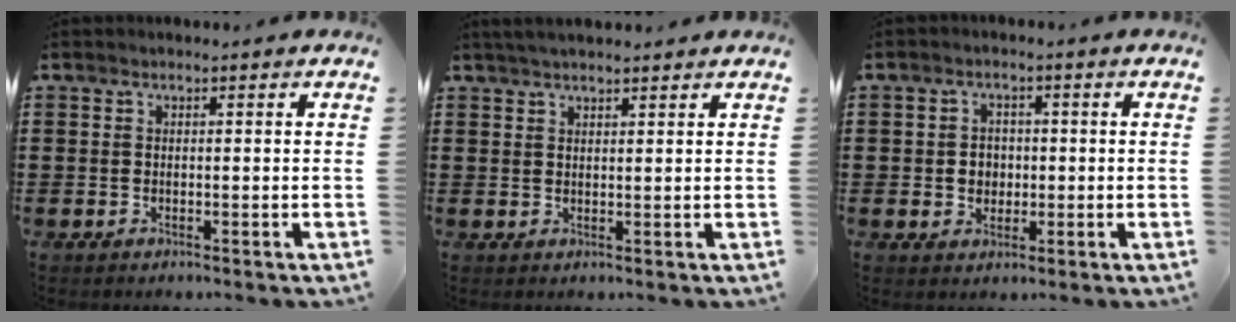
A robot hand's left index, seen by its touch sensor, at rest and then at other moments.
{"total": 2.2, "force": [2.0, 0.3, 0.9], "torque": [-0.021, 0.006, 0.037]}
{"total": 2.8, "force": [-0.2, 2.5, 1.3], "torque": [-0.026, 0.004, -0.009]}